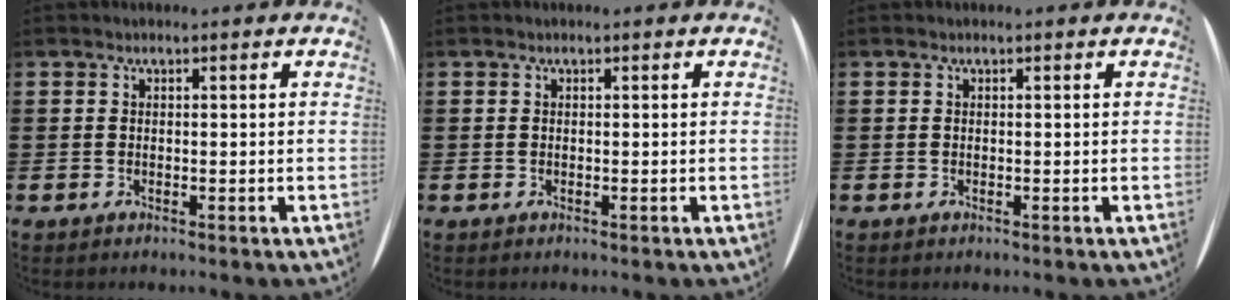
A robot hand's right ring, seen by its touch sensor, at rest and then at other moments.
{"total": 0.0}
{"total": 0.0}